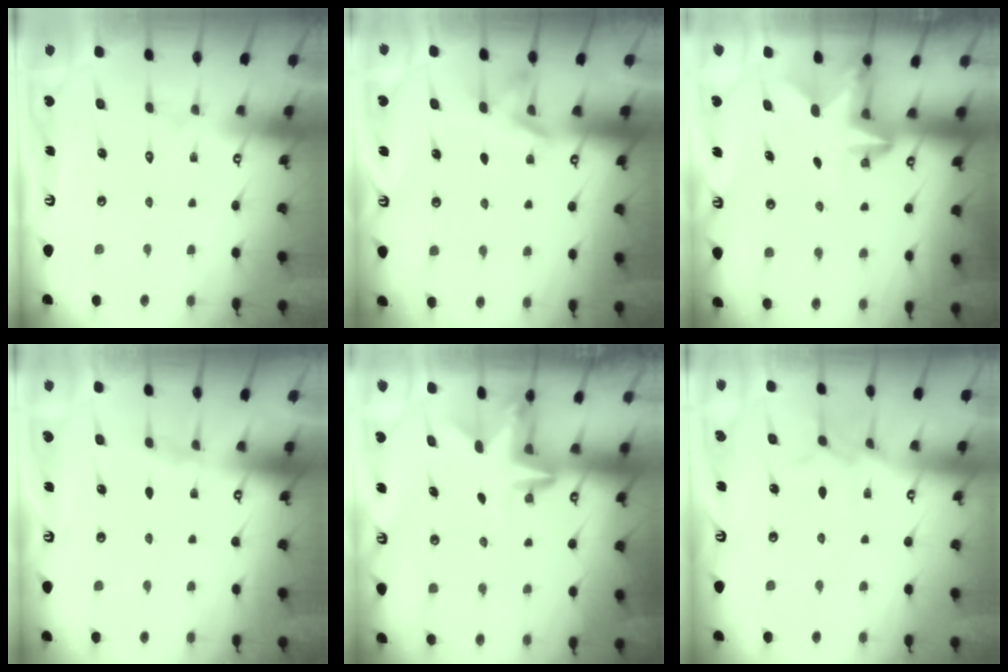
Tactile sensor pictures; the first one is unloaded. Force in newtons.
{"total": 3.7, "press": 3.2, "slide": 1.8}
{"total": 3.0, "press": 2.9, "slide": 0.6}
{"total": 2.0, "press": 2.0, "slide": 0.4}
{"total": 2.7, "press": 2.7, "slide": 0.2}
{"total": 7.2, "press": 7.2, "slide": 0.7}